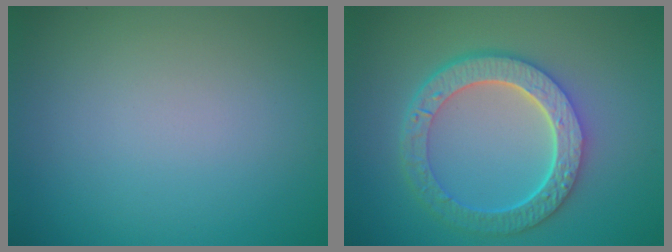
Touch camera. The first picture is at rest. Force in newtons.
{"total": 6.4, "press": 4.9, "slide": 4.2}